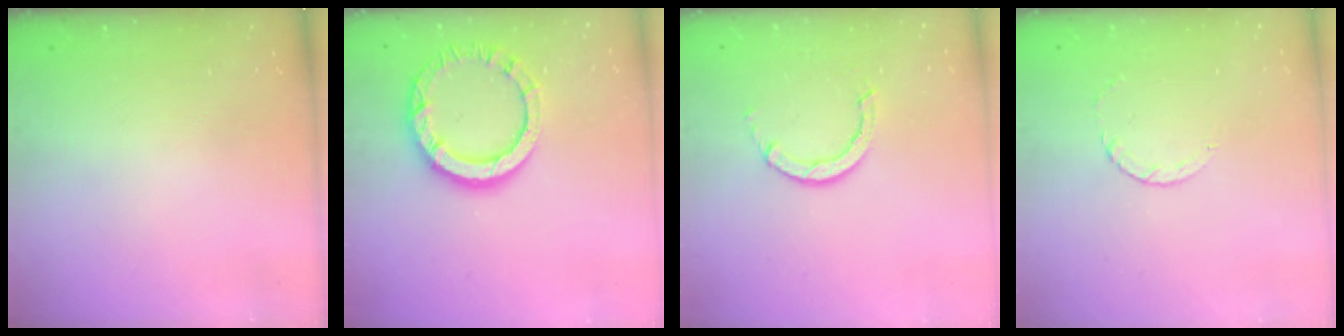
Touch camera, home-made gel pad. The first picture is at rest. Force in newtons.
{"total": 11.5, "press": 11.5, "slide": 0.8}
{"total": 2.8, "press": 2.8, "slide": 0.2}
{"total": 2.4, "press": 2.4, "slide": 0.3}